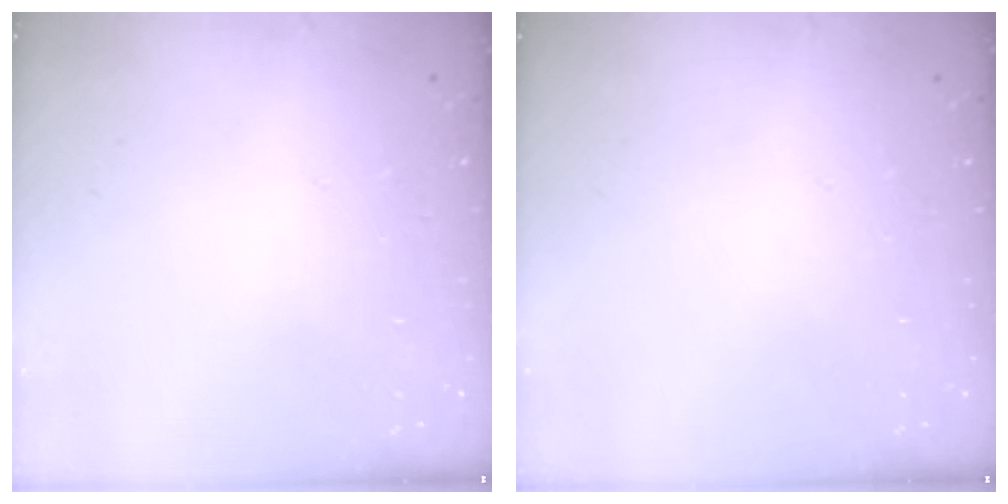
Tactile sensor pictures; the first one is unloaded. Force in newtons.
{"total": 0.0}